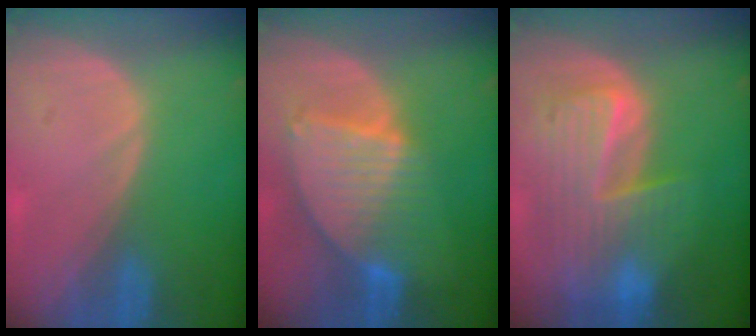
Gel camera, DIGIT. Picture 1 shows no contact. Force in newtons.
{"total": 8.7, "press": 7.5, "slide": 4.3}
{"total": 9.9, "press": 8.6, "slide": 5.0}